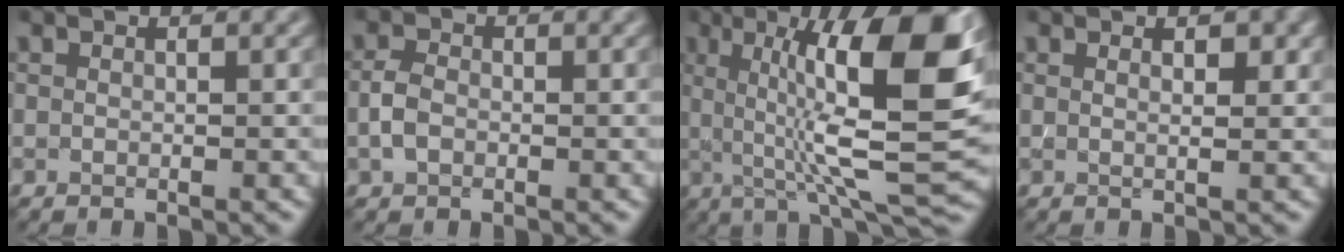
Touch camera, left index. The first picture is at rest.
{"total": 2.0, "force": [-0.6, 1.4, 1.3], "torque": [-0.029, 0.004, -0.018]}
{"total": 13.6, "force": [2.5, 3.1, 13.0], "torque": [-0.199, 0.005, 0.039]}
{"total": 1.6, "force": [0.8, 0.5, 1.3], "torque": [-0.013, 0.000, 0.010]}